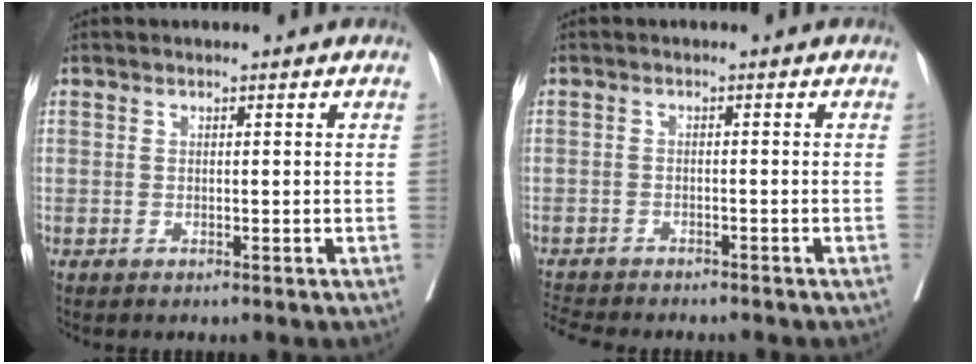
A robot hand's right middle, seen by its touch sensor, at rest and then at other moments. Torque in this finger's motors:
{"motor_torque": [0.98, -1.16, 0.29, 0.04]}